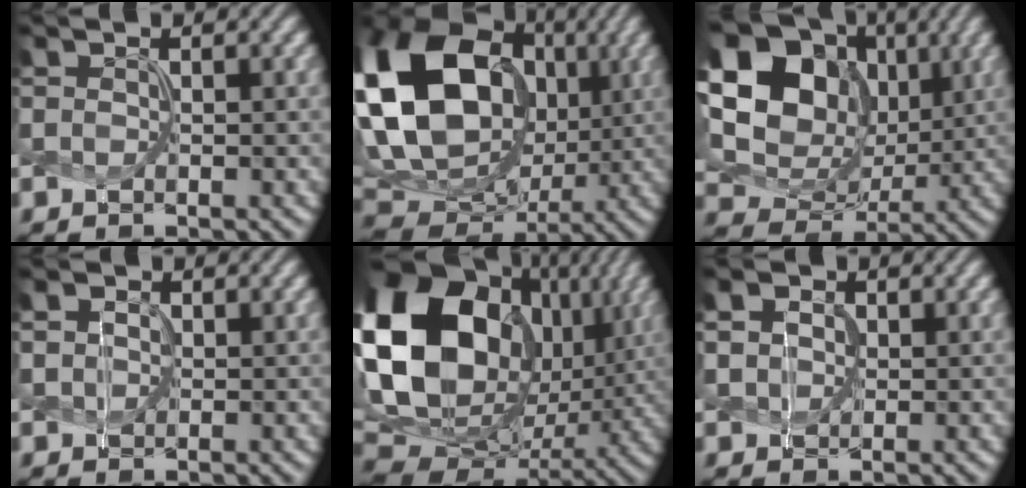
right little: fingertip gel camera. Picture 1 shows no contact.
{"total": 19.5, "force": [3.4, 15.4, 11.5], "torque": [-0.266, 0.026, 0.094]}
{"total": 18.3, "force": [5.2, 14.8, 9.4], "torque": [-0.237, 0.043, 0.114]}
{"total": 0.8, "force": [-0.4, -0.1, -0.7], "torque": [-0.009, -0.001, 0.022]}
{"total": 19.9, "force": [3.8, 15.5, 11.9], "torque": [-0.277, 0.010, 0.110]}
{"total": 0.7, "force": [-0.2, 0.5, -0.4], "torque": [-0.016, -0.001, 0.025]}